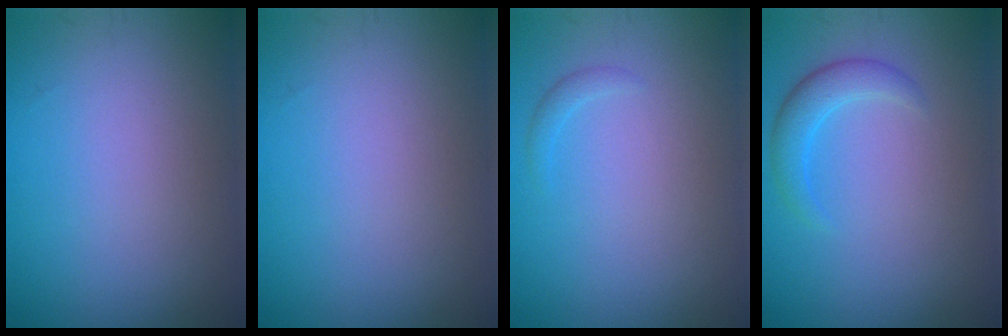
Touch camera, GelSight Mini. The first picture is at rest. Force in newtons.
{"total": 0.0}
{"total": 0.7, "press": 0.7, "slide": 0.1}
{"total": 2.3, "press": 2.2, "slide": 0.1}